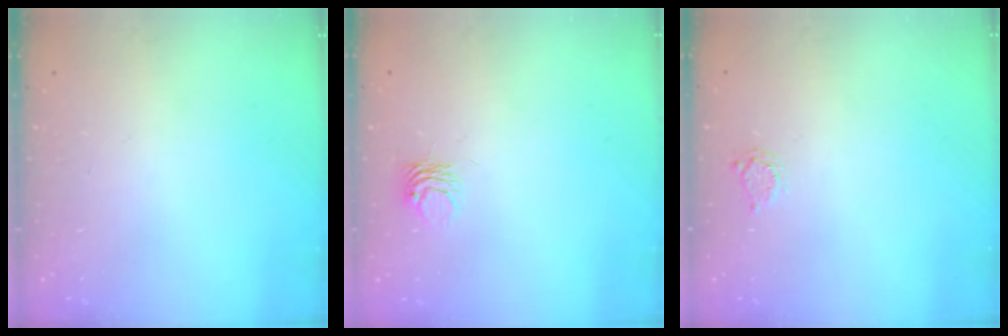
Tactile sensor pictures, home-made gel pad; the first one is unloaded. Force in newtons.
{"total": 4.0, "press": 4.0, "slide": 0.0}
{"total": 2.5, "press": 2.5, "slide": 0.4}